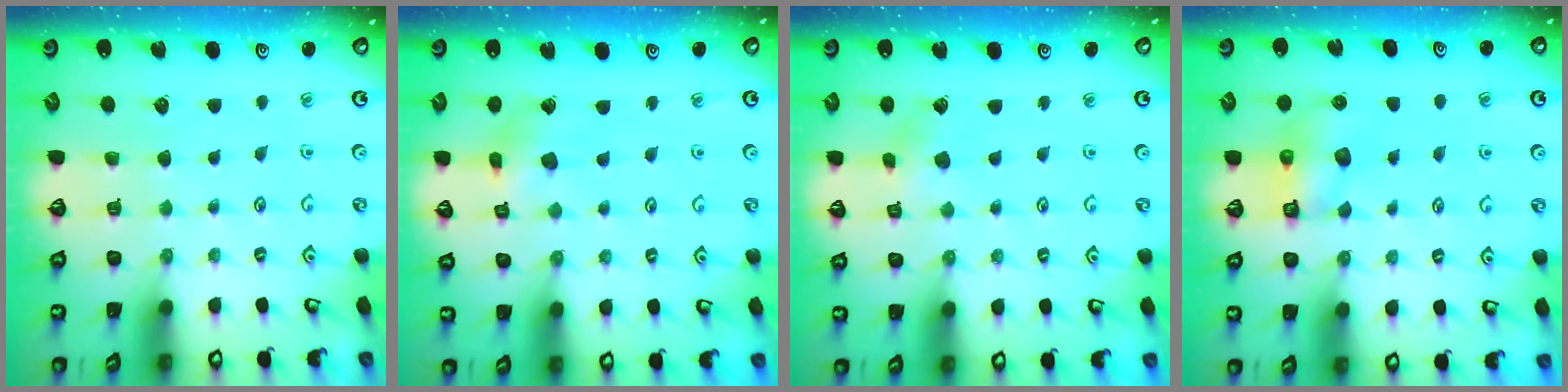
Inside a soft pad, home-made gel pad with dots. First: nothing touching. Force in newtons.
{"total": 6.5, "press": 6.5, "slide": 0.6}
{"total": 3.1, "press": 3.0, "slide": 0.6}
{"total": 8.8, "press": 8.8, "slide": 0.6}